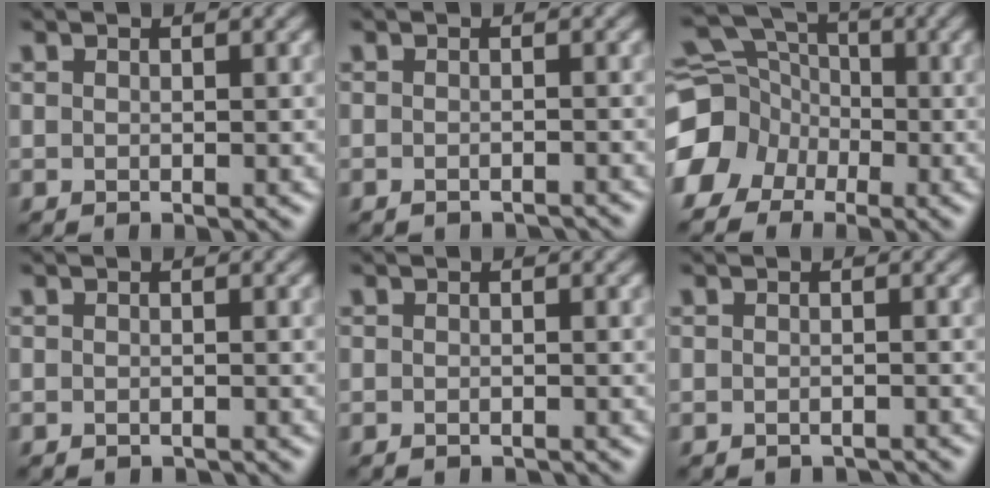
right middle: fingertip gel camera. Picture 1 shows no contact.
{"total": 1.9, "force": [-1.8, 0.2, 0.4], "torque": [0.000, -0.003, -0.025]}
{"total": 9.7, "force": [-3.8, 8.2, 3.5], "torque": [-0.086, -0.013, -0.081]}
{"total": 1.1, "force": [-1.1, 0.3, 0.3], "torque": [-0.002, -0.006, -0.017]}
{"total": 1.5, "force": [-1.4, 0.2, 0.4], "torque": [-0.001, -0.004, -0.021]}
{"total": 1.6, "force": [-1.6, 0.3, 0.3], "torque": [0.001, -0.003, -0.021]}